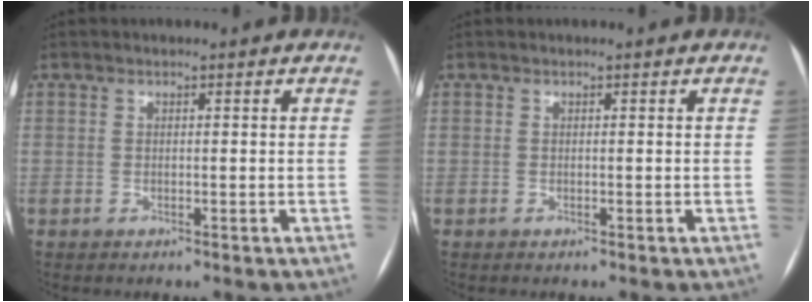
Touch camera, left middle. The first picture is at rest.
{"total": 0.0}